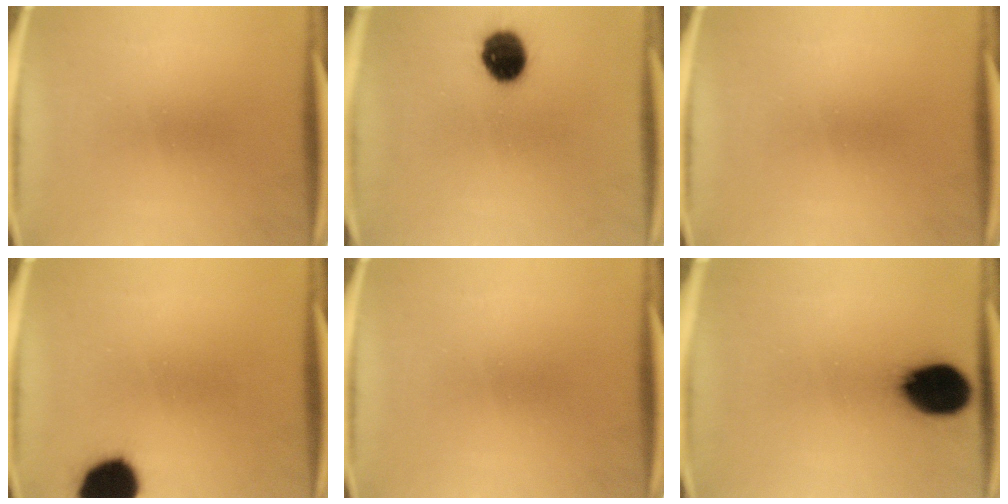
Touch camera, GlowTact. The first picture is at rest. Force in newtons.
{"total": 9.9}
{"total": 0.0}
{"total": 14.1}
{"total": 0.0}
{"total": 15.2}